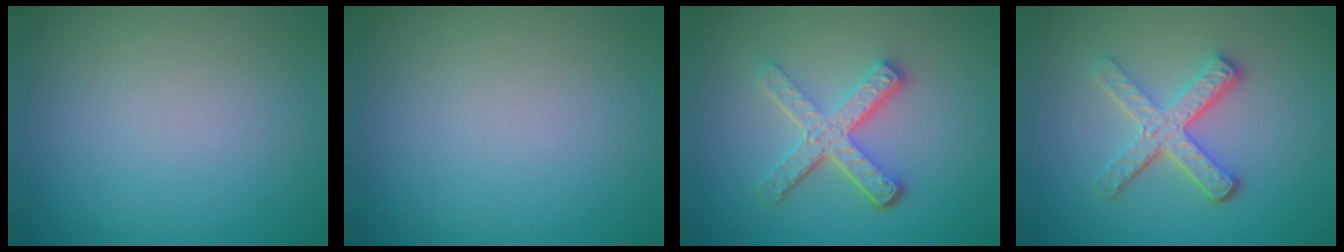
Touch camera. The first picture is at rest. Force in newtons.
{"total": 0.0}
{"total": 4.7, "press": 3.5, "slide": 3.2}
{"total": 4.2, "press": 3.4, "slide": 2.6}